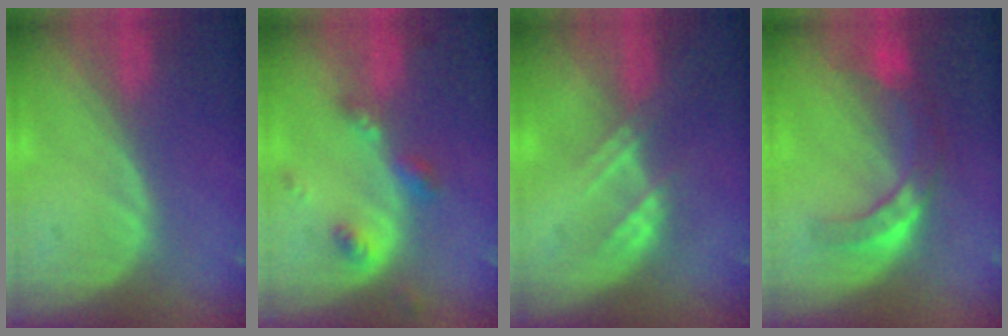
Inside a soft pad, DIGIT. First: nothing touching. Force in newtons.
{"total": 4.7, "press": 4.2, "slide": 2.1}
{"total": 2.7, "press": 2.7, "slide": 0.3}
{"total": 7.3, "press": 6.3, "slide": 3.6}